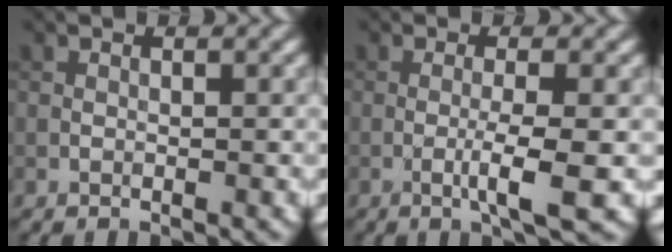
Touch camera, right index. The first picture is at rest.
{"total": 3.3, "force": [-0.8, 0.4, 3.2], "torque": [-0.054, -0.002, -0.018]}